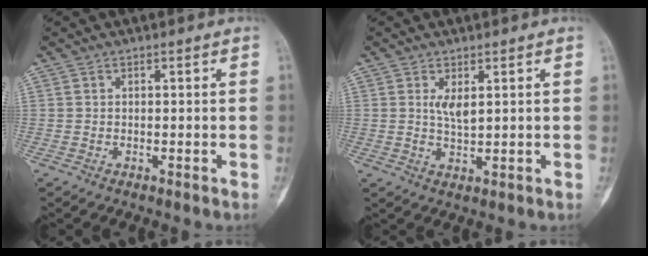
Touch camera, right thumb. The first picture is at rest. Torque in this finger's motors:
{"motor_torque": [0.44, 0.45, 0.30, -0.30, 0.01]}